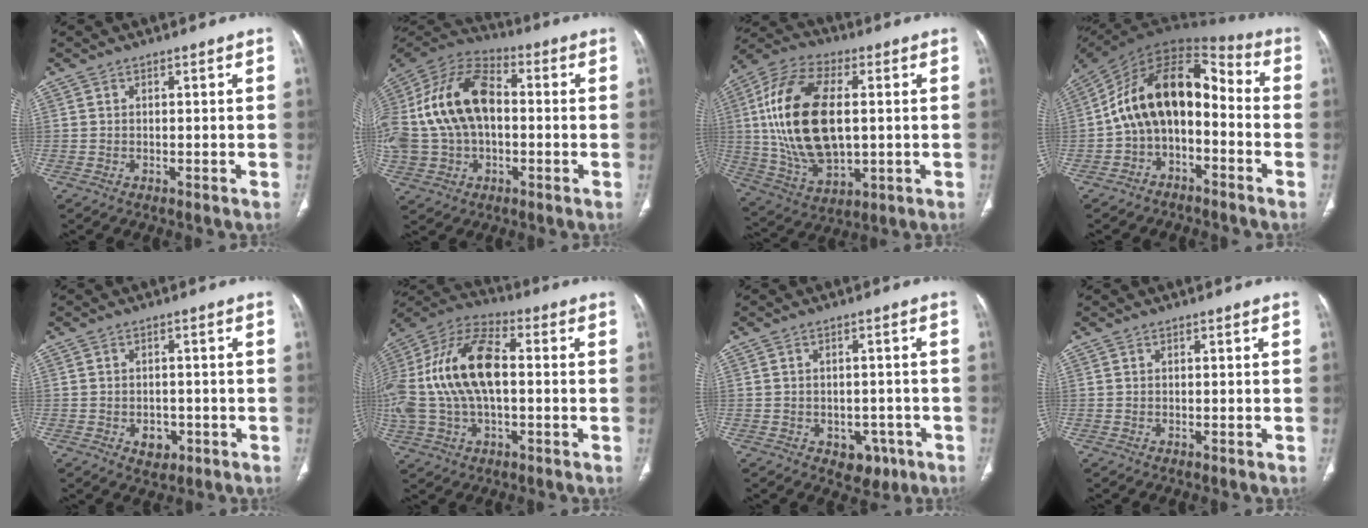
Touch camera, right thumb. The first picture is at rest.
{"total": 22.7, "force": [1.0, 14.7, 17.2], "torque": [-0.367, 0.027, 0.017]}
{"total": 22.3, "force": [2.0, 12.1, 18.7], "torque": [-0.369, -0.001, 0.044]}
{"total": 16.0, "force": [-2.5, 9.9, 12.3], "torque": [-0.186, 0.088, -0.053]}
{"total": 3.6, "force": [-1.3, 2.7, 2.0], "torque": [-0.013, 0.006, -0.010]}
{"total": 21.7, "force": [0.6, 11.5, 18.4], "torque": [-0.397, 0.028, 0.006]}
{"total": 5.3, "force": [-2.3, 3.9, 2.8], "torque": [-0.012, 0.015, -0.021]}
{"total": 0.0}